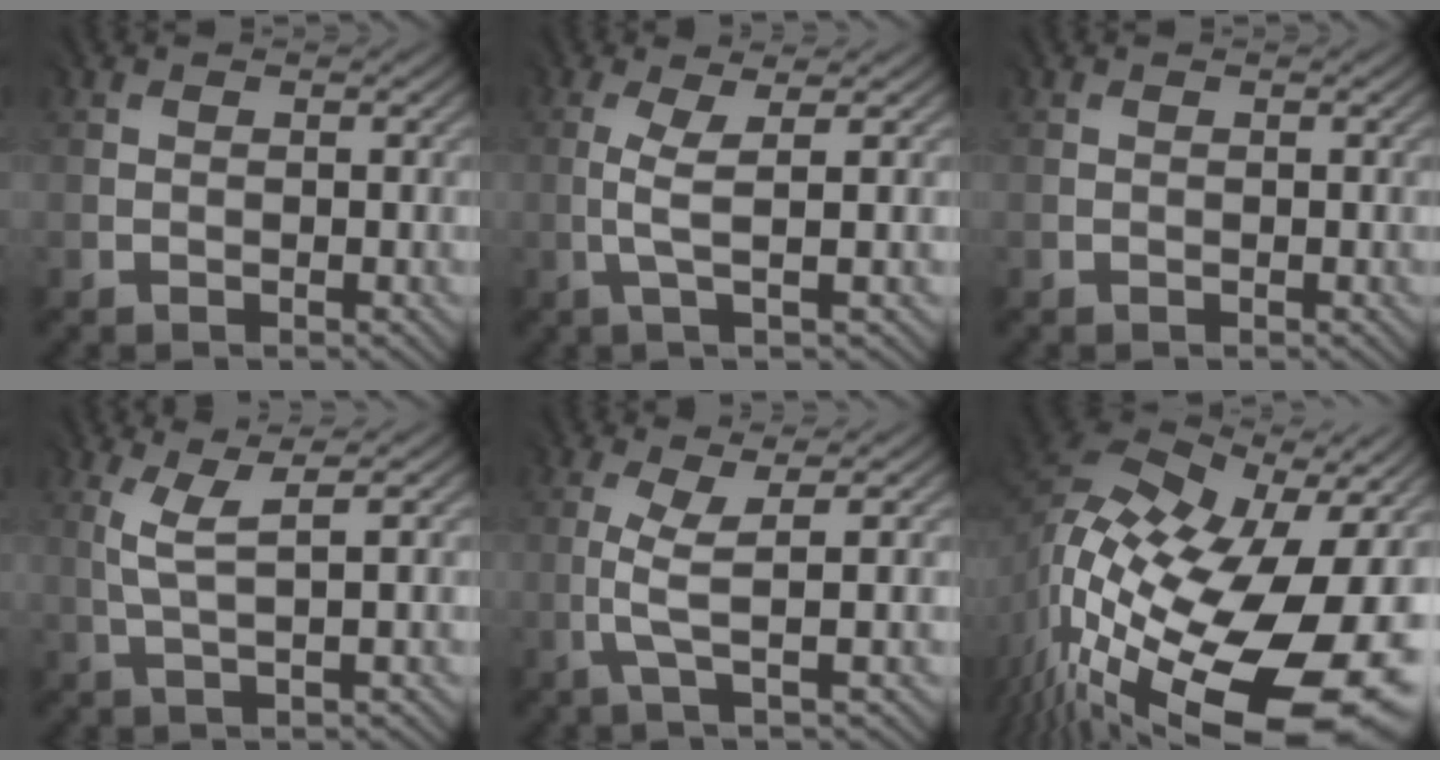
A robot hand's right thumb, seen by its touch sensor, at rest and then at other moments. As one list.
[{"total": 2.8, "force": [-0.3, -0.2, 2.7], "torque": [-0.057, 0.003, -0.006]}, {"total": 0.0}, {"total": 2.8, "force": [0.9, -0.1, 2.7], "torque": [-0.056, 0.004, 0.023]}, {"total": 2.9, "force": [-0.4, -0.2, 2.9], "torque": [-0.062, 0.004, -0.010]}, {"total": 18.9, "force": [-5.2, 12.1, 13.6], "torque": [-0.258, -0.029, -0.064]}]